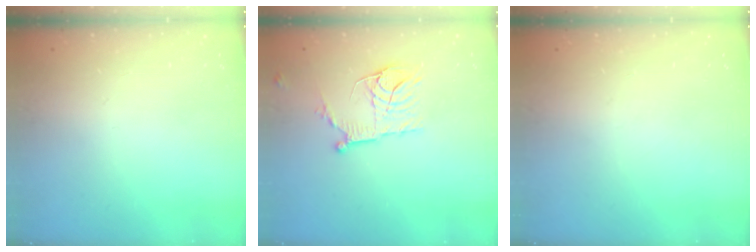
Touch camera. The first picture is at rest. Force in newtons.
{"total": 12.2, "press": 12.1, "slide": 1.1}
{"total": 0.0}